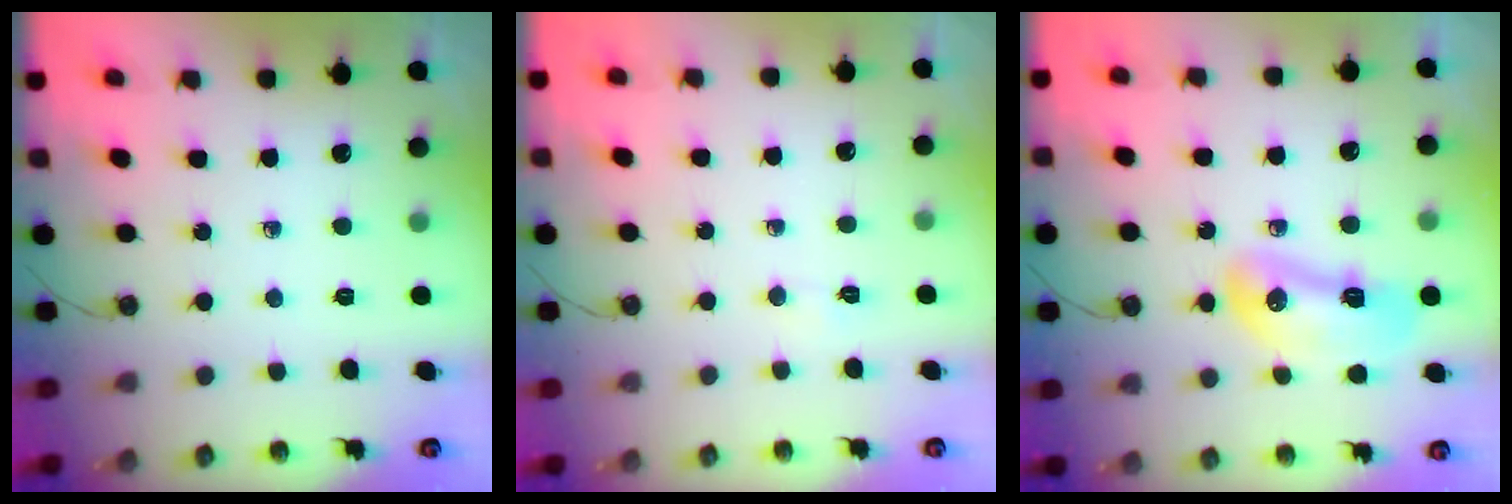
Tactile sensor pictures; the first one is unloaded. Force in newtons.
{"total": 2.3, "press": 2.3, "slide": 0.3}
{"total": 11.6, "press": 11.1, "slide": 3.2}